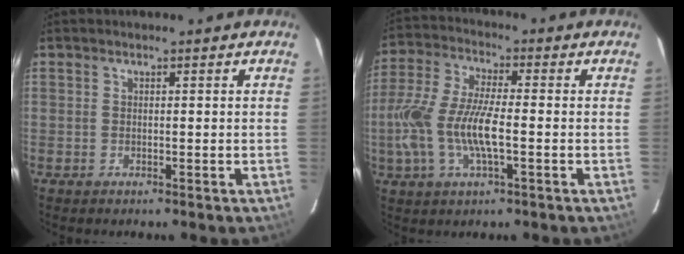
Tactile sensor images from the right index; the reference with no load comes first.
{"total": 13.6, "force": [-2.6, 4.4, 12.6], "torque": [-0.270, -0.003, -0.053]}